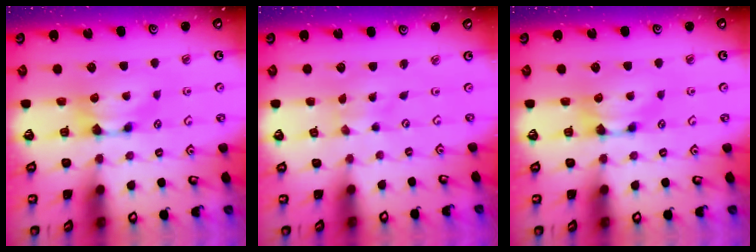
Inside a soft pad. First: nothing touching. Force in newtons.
{"total": 4.1, "press": 4.1, "slide": 0.3}
{"total": 0.0}